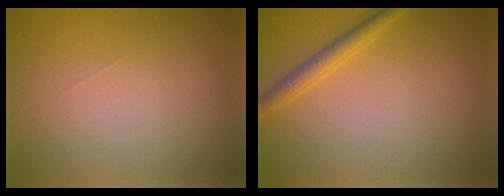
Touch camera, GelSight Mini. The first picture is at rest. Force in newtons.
{"total": 2.2, "press": 2.2, "slide": 0.1}